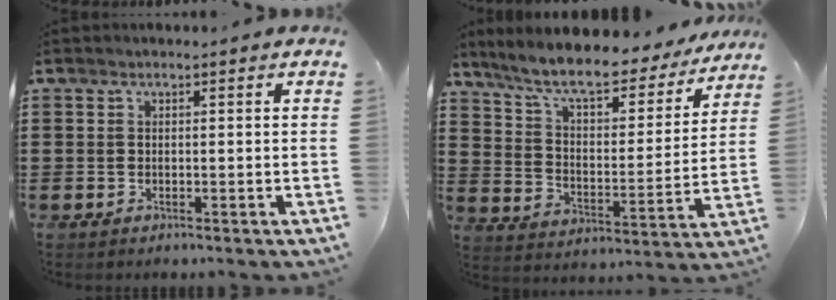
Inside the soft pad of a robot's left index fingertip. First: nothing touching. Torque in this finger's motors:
{"motor_torque": [2.14, 0.00, 0.54, 0.21]}